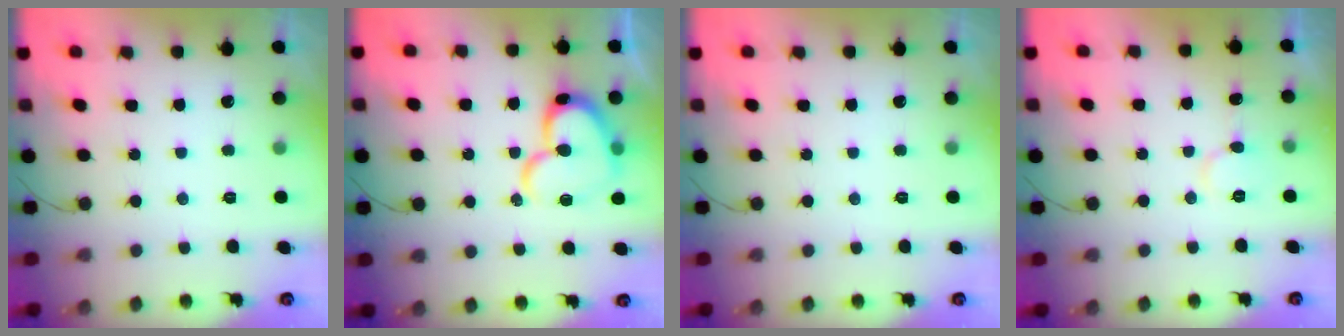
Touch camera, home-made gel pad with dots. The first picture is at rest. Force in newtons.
{"total": 16.3, "press": 16.3, "slide": 1.3}
{"total": 0.0}
{"total": 6.6, "press": 6.6, "slide": 0.4}